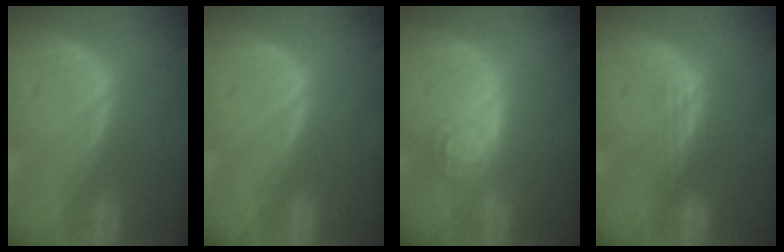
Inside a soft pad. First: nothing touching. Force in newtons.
{"total": 0.0}
{"total": 5.1, "press": 4.4, "slide": 2.5}
{"total": 2.2, "press": 2.2, "slide": 0.2}